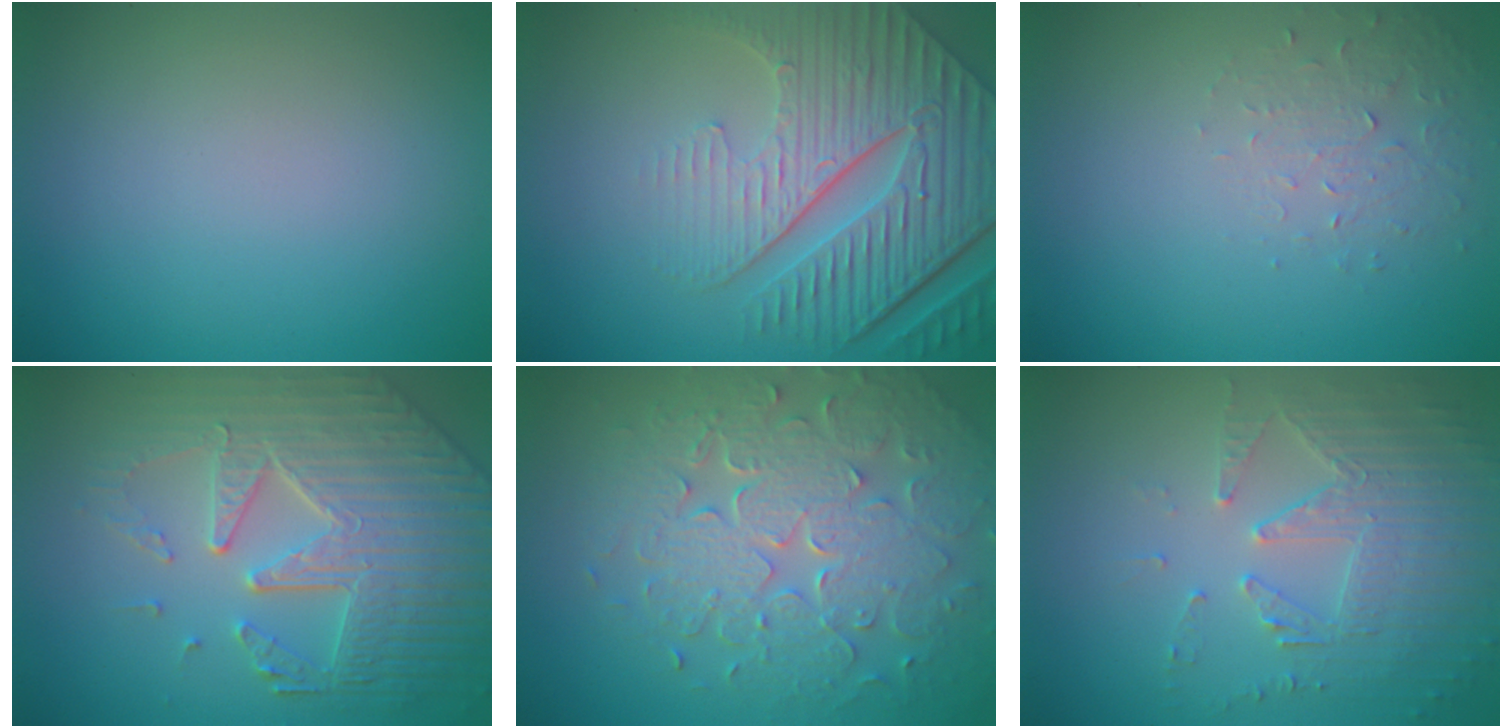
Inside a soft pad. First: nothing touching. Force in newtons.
{"total": 9.1, "press": 6.2, "slide": 6.6}
{"total": 1.4, "press": 0.7, "slide": 1.2}
{"total": 8.1, "press": 6.0, "slide": 5.4}
{"total": 8.3, "press": 6.0, "slide": 5.8}
{"total": 4.2, "press": 3.6, "slide": 2.3}